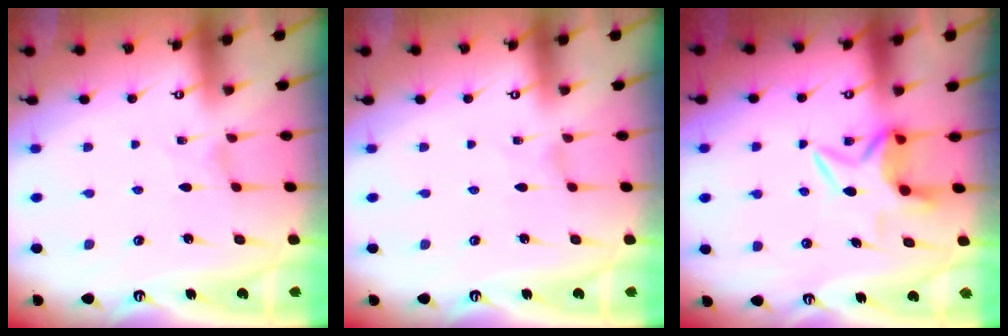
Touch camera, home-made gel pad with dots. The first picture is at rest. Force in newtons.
{"total": 0.0}
{"total": 6.7, "press": 6.6, "slide": 1.0}